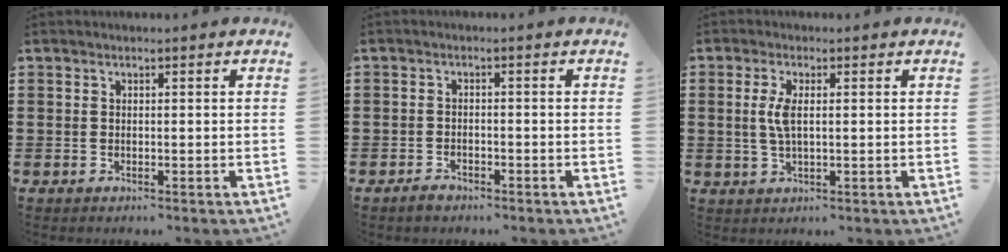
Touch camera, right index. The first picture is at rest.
{"total": 1.5, "force": [-1.3, 0.5, 0.4], "torque": [-0.014, -0.003, -0.026]}
{"total": 3.9, "force": [0.5, 1.3, 3.6], "torque": [-0.088, 0.000, 0.002]}